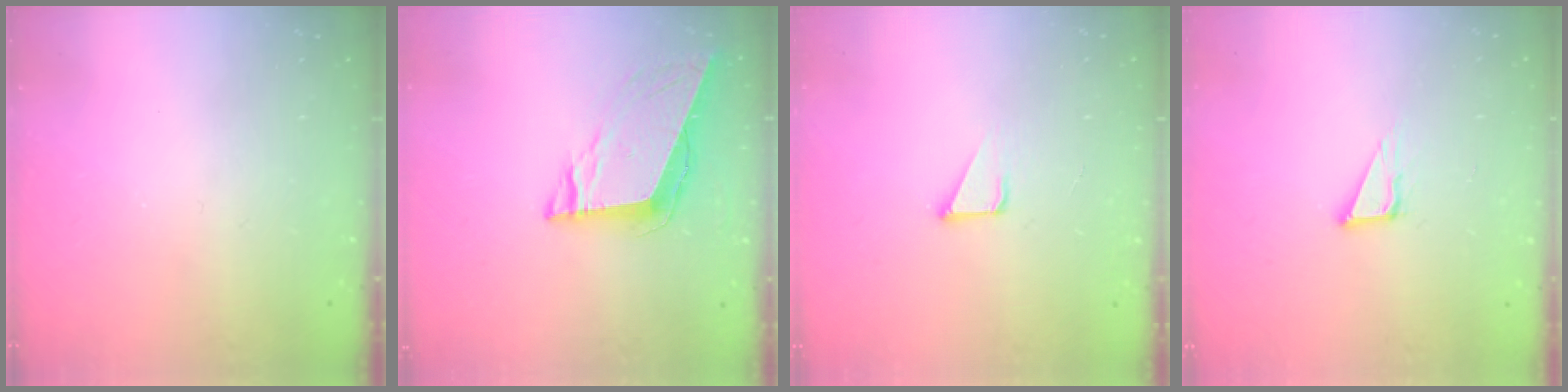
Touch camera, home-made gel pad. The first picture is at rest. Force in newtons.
{"total": 10.4, "press": 9.8, "slide": 3.5}
{"total": 2.2, "press": 2.2, "slide": 0.2}
{"total": 5.0, "press": 5.0, "slide": 0.2}